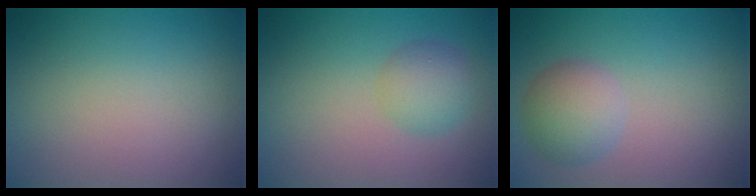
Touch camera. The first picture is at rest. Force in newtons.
{"total": 2.6, "press": 2.6, "slide": 0.0}
{"total": 2.8, "press": 2.8, "slide": 0.3}